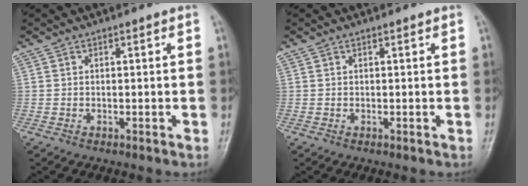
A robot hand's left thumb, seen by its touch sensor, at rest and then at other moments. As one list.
[{"total": 0.0}]